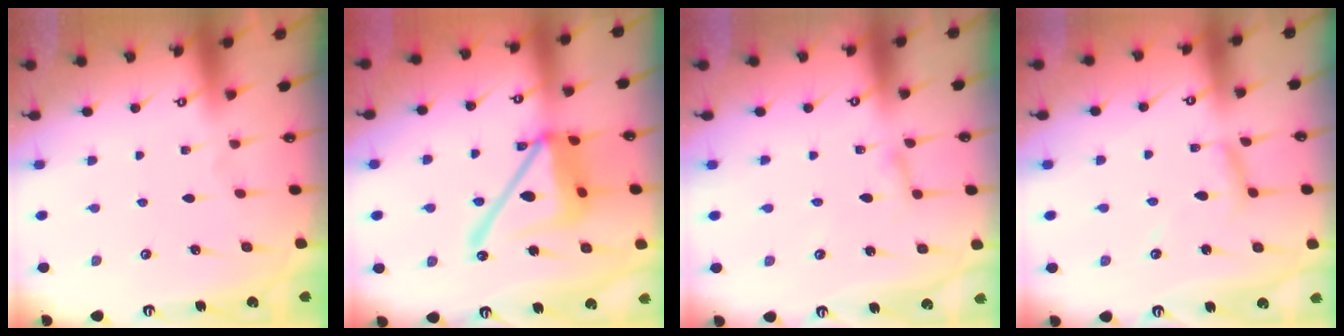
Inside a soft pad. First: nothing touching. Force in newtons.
{"total": 19.1, "press": 19.0, "slide": 1.9}
{"total": 2.0, "press": 2.0, "slide": 0.2}
{"total": 6.0, "press": 6.0, "slide": 0.4}